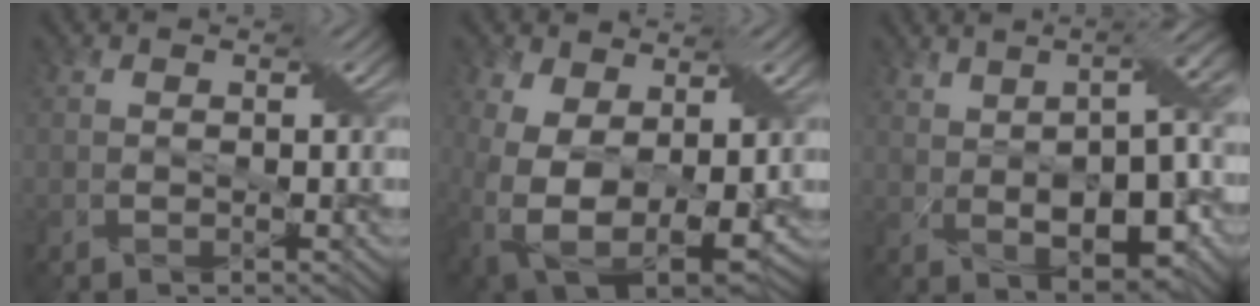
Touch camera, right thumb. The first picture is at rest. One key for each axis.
{"total": 13.5, "fx": 0.2, "fy": 8.6, "fz": 10.4, "tx": -0.223, "ty": -0.038, "tz": 0.029}
{"total": 13.2, "fx": 0.7, "fy": 5.5, "fz": 12.0, "tx": -0.173, "ty": 0.014, "tz": 0.011}